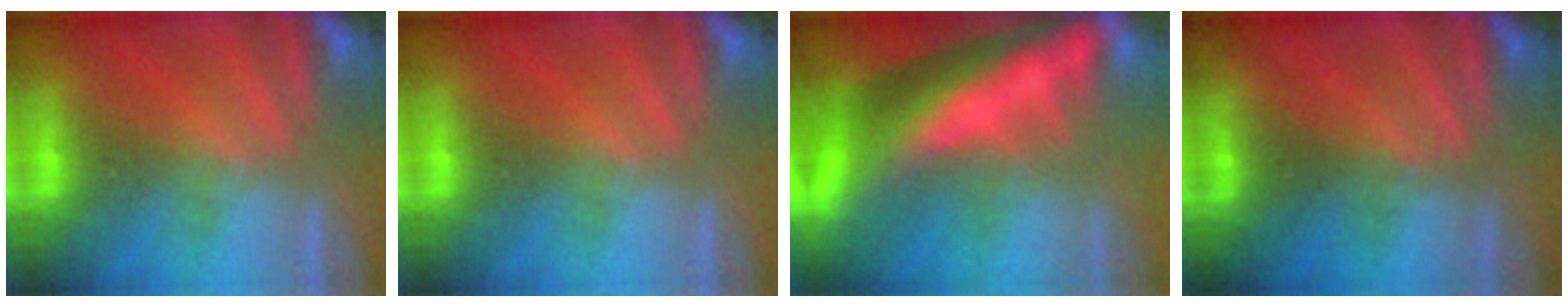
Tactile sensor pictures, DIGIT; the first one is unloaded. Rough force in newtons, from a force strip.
{"total": 0.0}
{"total": 9.8}
{"total": 2.7}